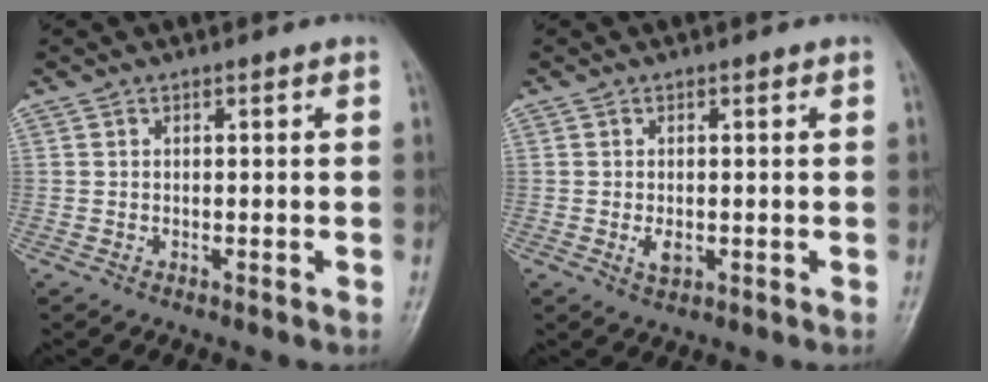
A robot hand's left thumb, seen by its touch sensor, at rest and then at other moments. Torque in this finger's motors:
{"motor_torque": [0.30, 0.37, 0.34, 0.12, 0.00]}